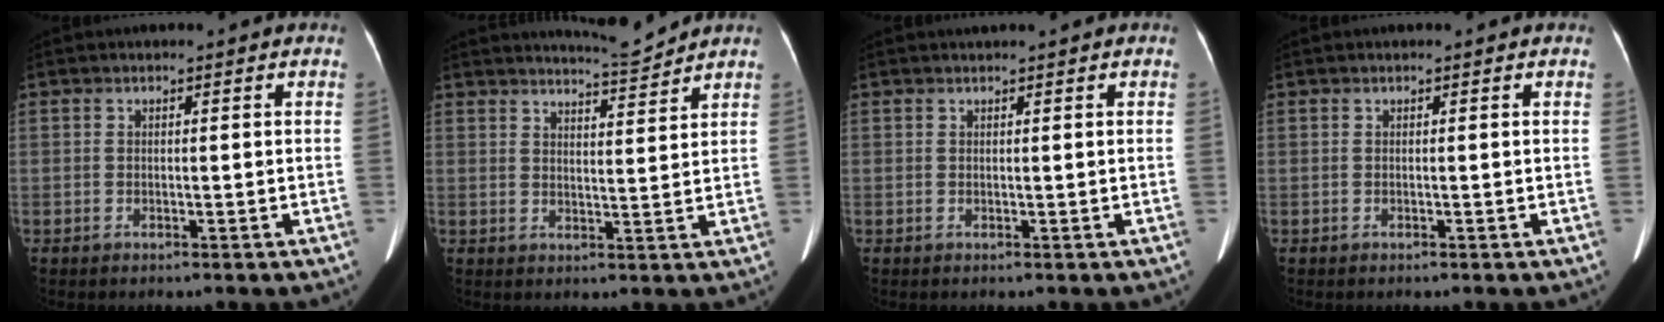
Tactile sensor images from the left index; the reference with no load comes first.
{"total": 5.1, "force": [5.0, -0.7, 0.6], "torque": [-0.021, -0.013, 0.078]}
{"total": 1.0, "force": [0.8, -0.1, 0.6], "torque": [-0.005, 0.015, 0.017]}
{"total": 0.0}